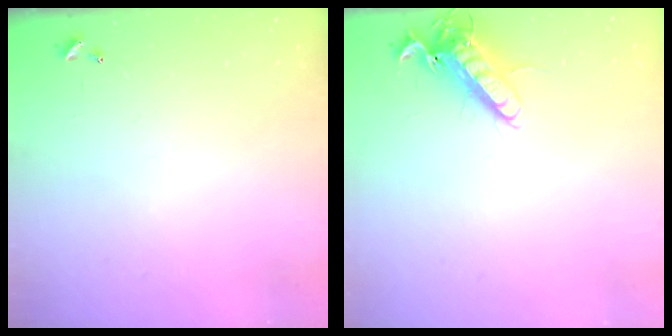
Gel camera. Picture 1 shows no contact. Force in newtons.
{"total": 13.3, "press": 13.2, "slide": 1.8}